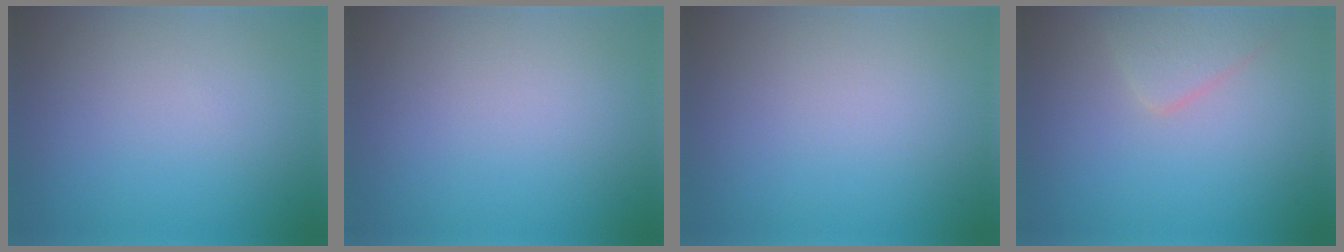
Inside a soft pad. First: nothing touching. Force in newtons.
{"total": 0.0}
{"total": 0.0}
{"total": 2.4, "press": 2.3, "slide": 0.2}